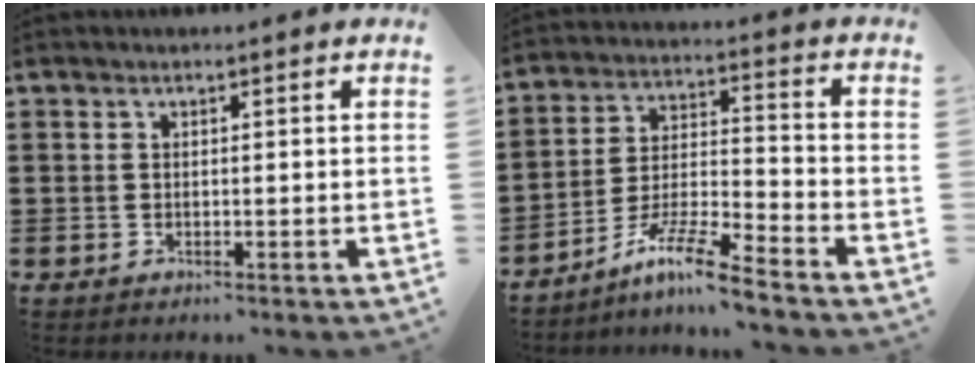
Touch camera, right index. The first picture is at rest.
{"total": 9.1, "force": [-7.5, 0.1, 5.1], "torque": [-0.105, 0.001, -0.149]}